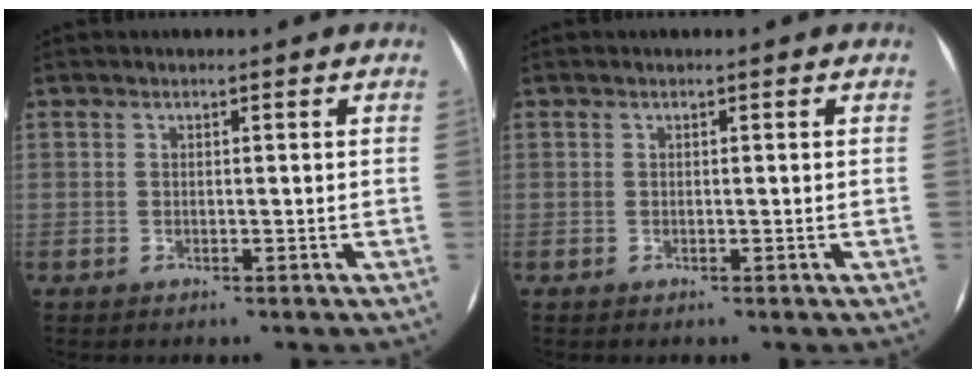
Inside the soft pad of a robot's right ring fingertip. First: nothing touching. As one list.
[{"total": 0.0}]